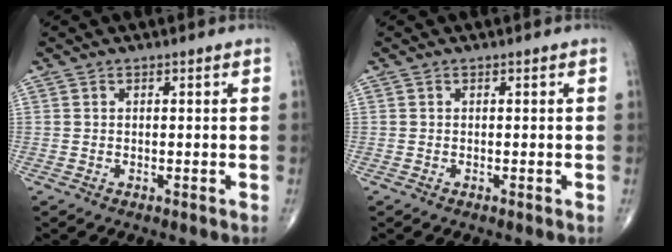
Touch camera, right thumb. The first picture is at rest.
{"total": 0.0}